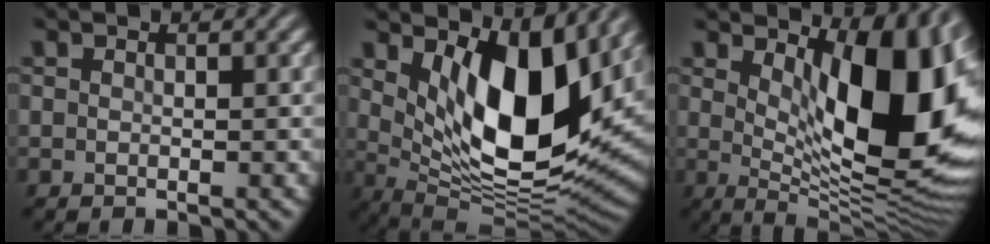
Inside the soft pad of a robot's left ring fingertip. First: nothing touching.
{"total": 11.8, "force": [3.4, 5.2, 10.0], "torque": [-0.159, -0.021, 0.066]}
{"total": 12.9, "force": [3.0, 5.4, 11.3], "torque": [-0.135, -0.011, 0.048]}